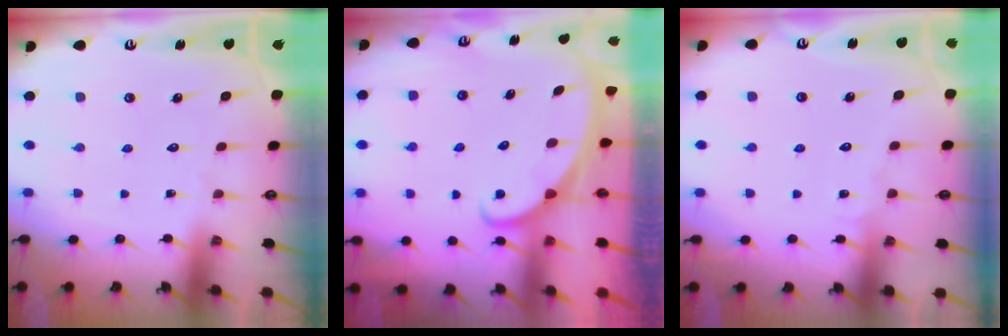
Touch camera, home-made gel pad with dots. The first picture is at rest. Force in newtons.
{"total": 2.3, "press": 2.3, "slide": 0.1}
{"total": 3.7, "press": 3.7, "slide": 0.4}